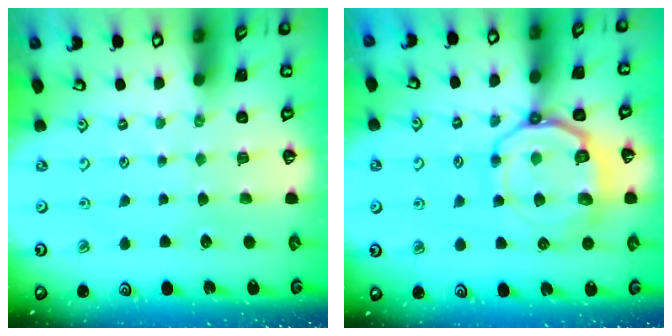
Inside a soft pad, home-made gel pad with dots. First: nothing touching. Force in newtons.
{"total": 12.0, "press": 11.8, "slide": 2.3}